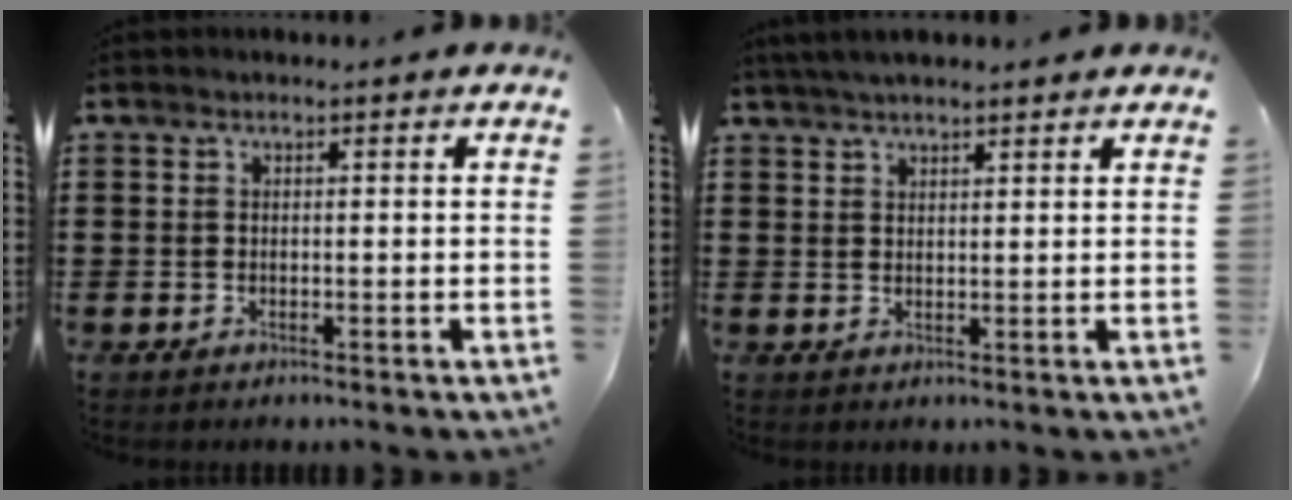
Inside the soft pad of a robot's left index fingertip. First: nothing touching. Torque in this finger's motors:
{"motor_torque": [2.14, 0.00, 0.64, 0.21]}